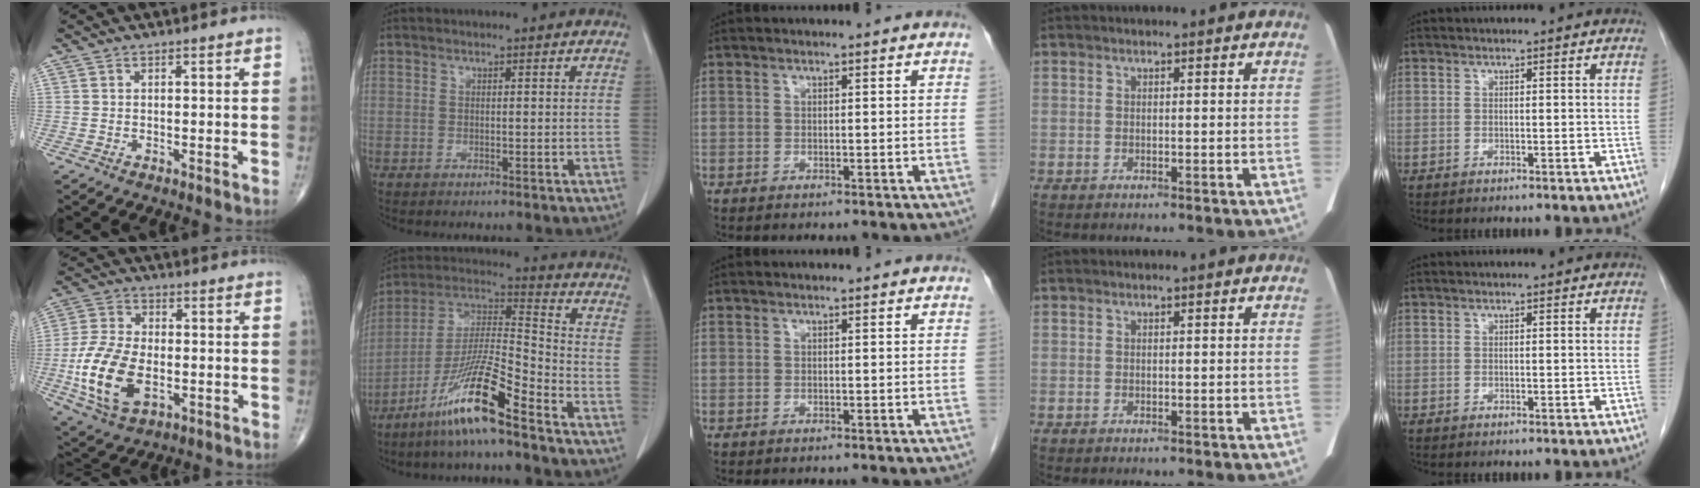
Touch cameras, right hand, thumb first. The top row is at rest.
{"thumb": {"total": 14.5, "force": [-3.5, 8.2, 11.4], "torque": [-0.229, 0.003, -0.062]}, "index": {"total": 14.2, "force": [-9.4, 0.3, 10.6], "torque": [-0.213, -0.012, -0.178]}}